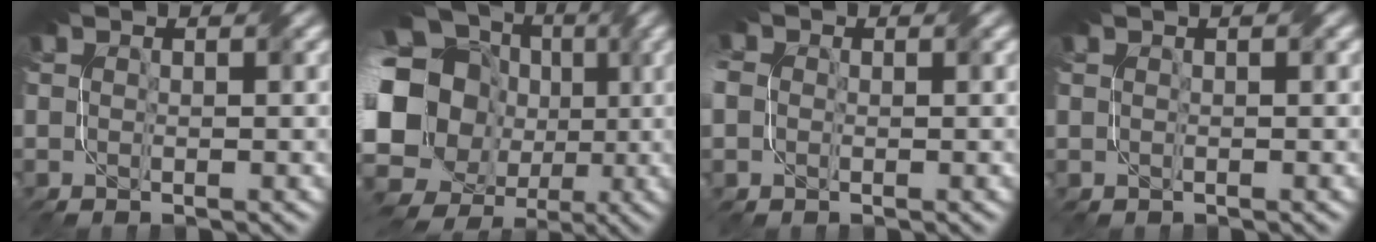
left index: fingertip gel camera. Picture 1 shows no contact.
{"total": 18.4, "force": [-0.3, 16.5, 8.0], "torque": [-0.183, 0.009, -0.036]}
{"total": 3.0, "force": [0.4, 2.8, 0.9], "torque": [-0.029, 0.020, -0.010]}
{"total": 0.6, "force": [0.5, -0.2, -0.3], "torque": [0.001, 0.004, 0.005]}